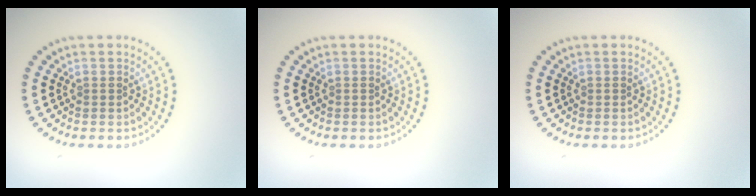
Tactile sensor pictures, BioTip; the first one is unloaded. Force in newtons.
{"total": 0.0}
{"total": 0.0}